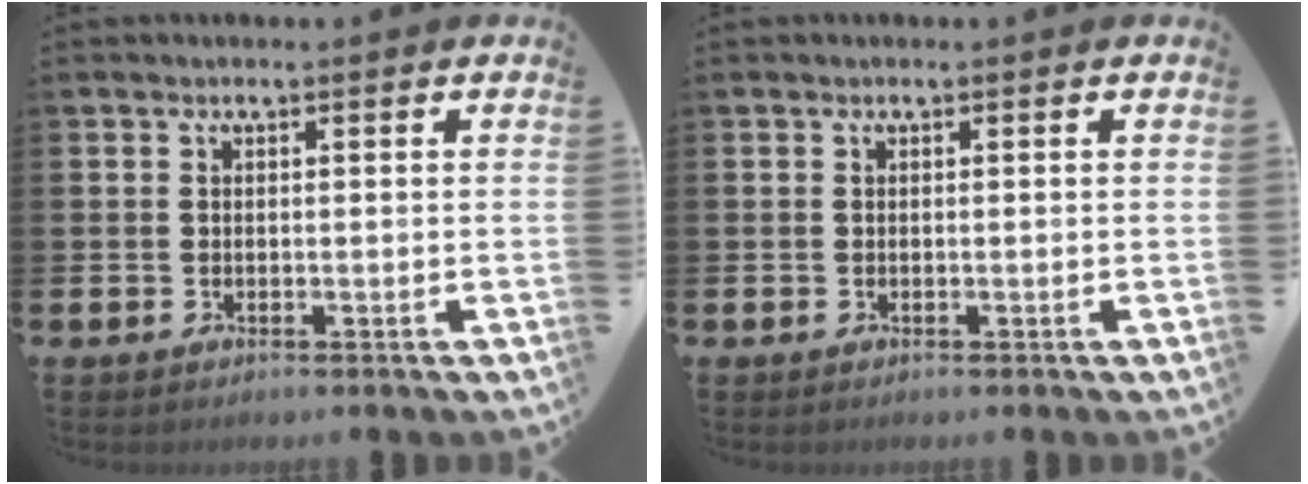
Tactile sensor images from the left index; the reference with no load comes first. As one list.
[{"total": 0.0}]